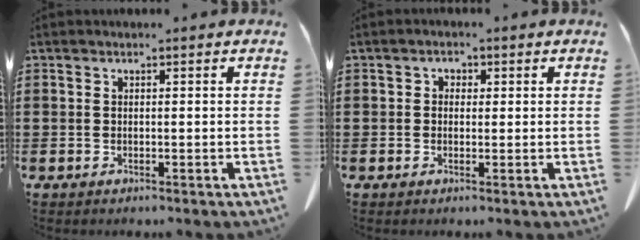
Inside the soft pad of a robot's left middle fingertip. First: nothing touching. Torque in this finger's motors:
{"motor_torque": [-0.24, 0.40, 0.00, 0.00]}